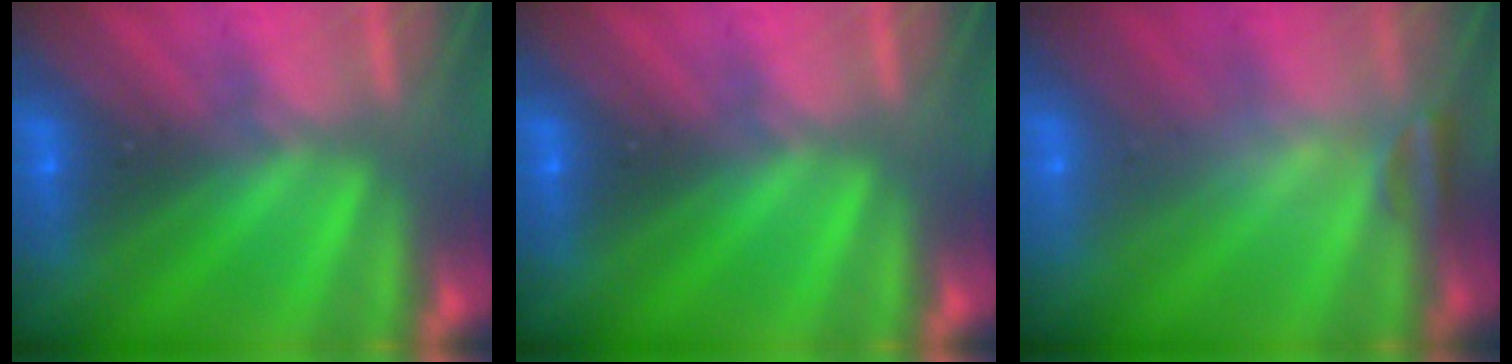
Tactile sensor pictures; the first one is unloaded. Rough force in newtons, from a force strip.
{"total": 0.0}
{"total": 2.4}